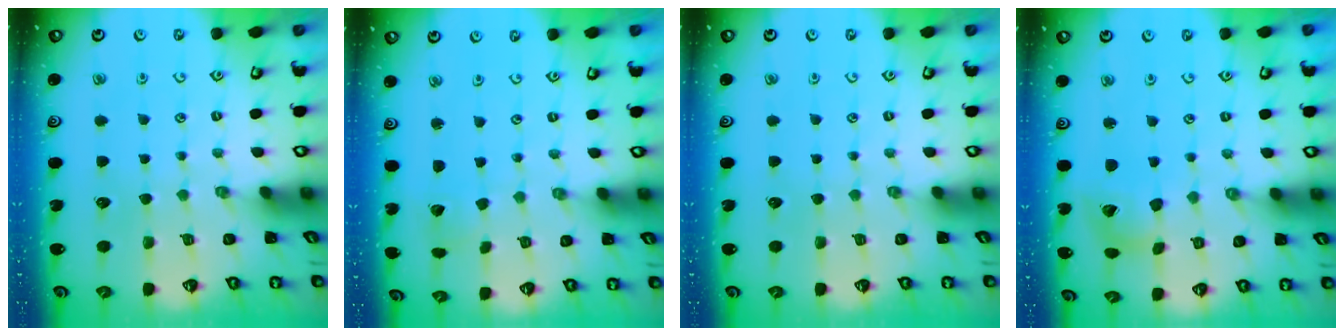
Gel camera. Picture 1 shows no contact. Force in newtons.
{"total": 1.7, "press": 1.7, "slide": 0.1}
{"total": 0.0}
{"total": 9.5, "press": 9.5, "slide": 1.1}